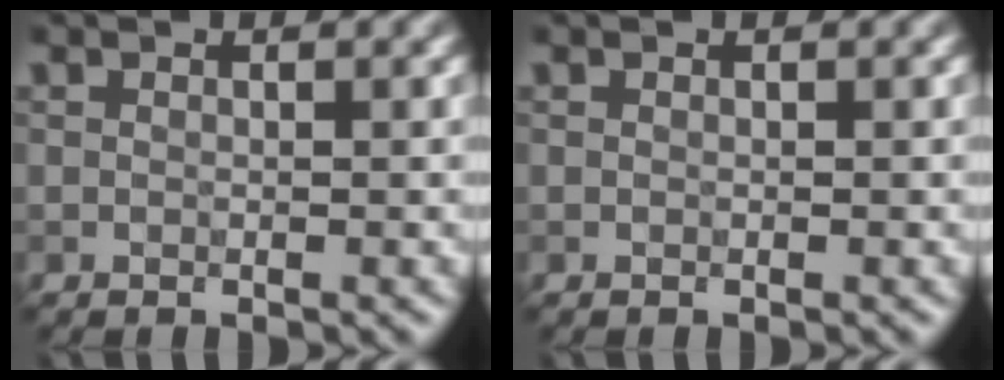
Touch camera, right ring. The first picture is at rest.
{"total": 0.0}